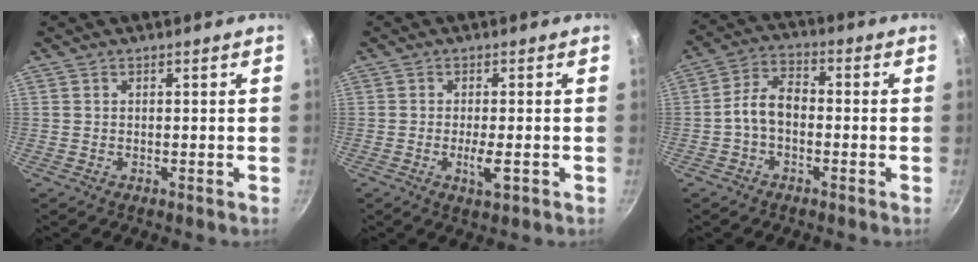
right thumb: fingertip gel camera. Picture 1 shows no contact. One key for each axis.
{"total": 3.4, "fx": -1.0, "fy": 0.9, "fz": 3.1, "tx": -0.060, "ty": -0.004, "tz": -0.016}
{"total": 7.1, "fx": -1.3, "fy": 4.5, "fz": 5.3, "tx": -0.092, "ty": 0.030, "tz": -0.035}